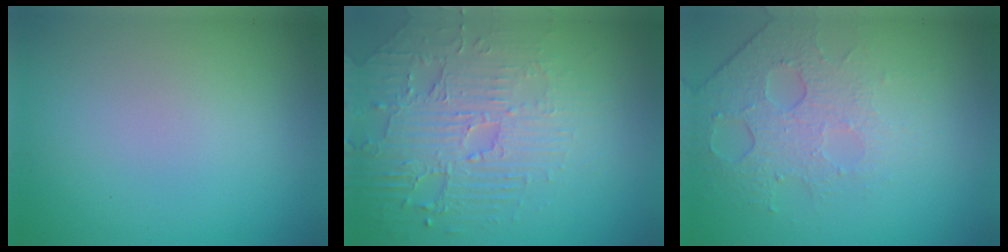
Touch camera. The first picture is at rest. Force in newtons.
{"total": 4.4, "press": 4.1, "slide": 1.6}
{"total": 4.9, "press": 3.2, "slide": 3.7}